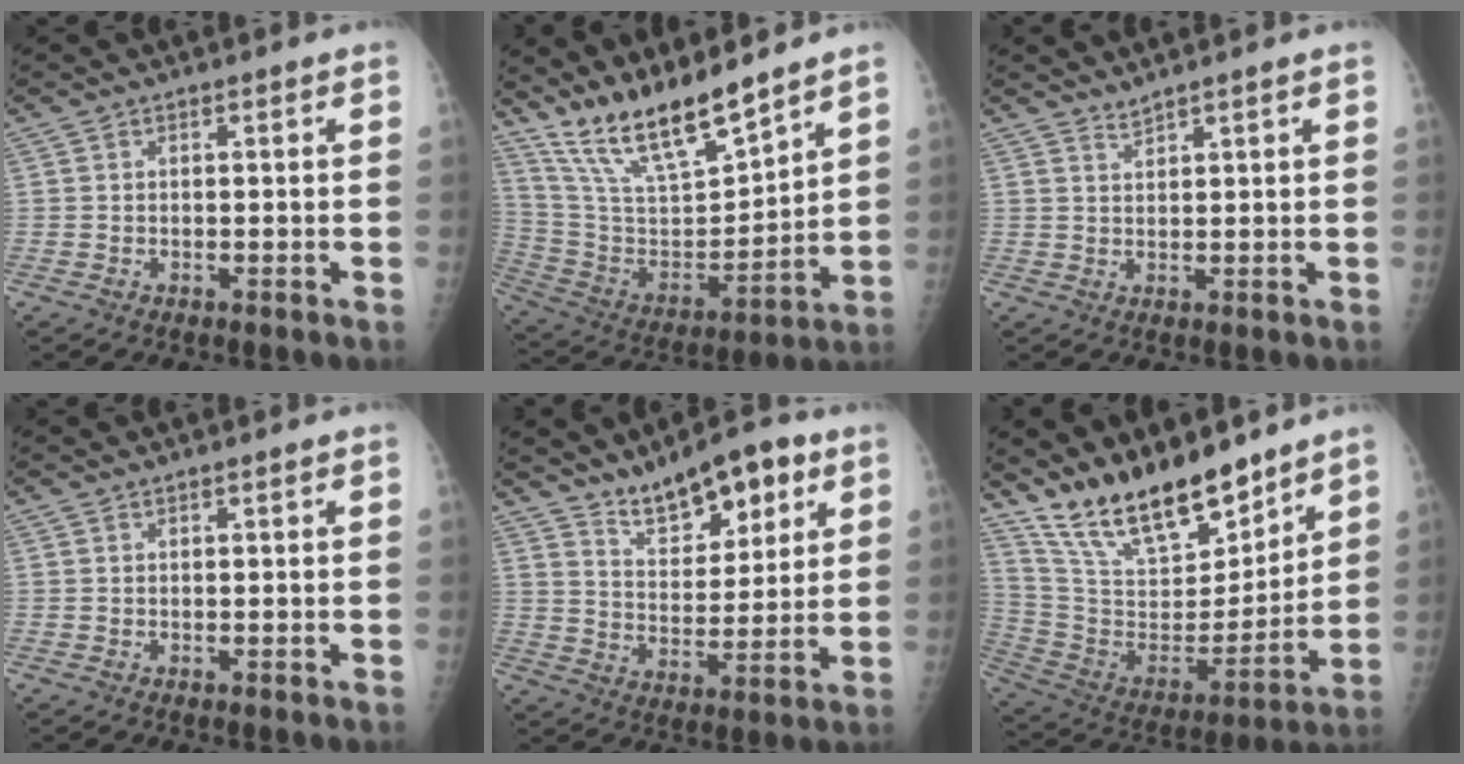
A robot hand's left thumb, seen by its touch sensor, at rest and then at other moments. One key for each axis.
{"total": 17.0, "fx": 14.1, "fy": 3.4, "fz": 8.9, "tx": -0.144, "ty": -0.075, "tz": 0.277}
{"total": 1.7, "fx": 1.6, "fy": -0.2, "fz": 0.3, "tx": -0.002, "ty": -0.009, "tz": 0.033}
{"total": 0.5, "fx": 0.4, "fy": 0.0, "fz": 0.3, "tx": -0.005, "ty": -0.002, "tz": 0.009}
{"total": 13.1, "fx": 8.4, "fy": 5.6, "fz": 8.4, "tx": -0.099, "ty": -0.041, "tz": 0.144}
{"total": 20.0, "fx": 16.1, "fy": 6.8, "fz": 9.7, "tx": -0.131, "ty": -0.093, "tz": 0.296}